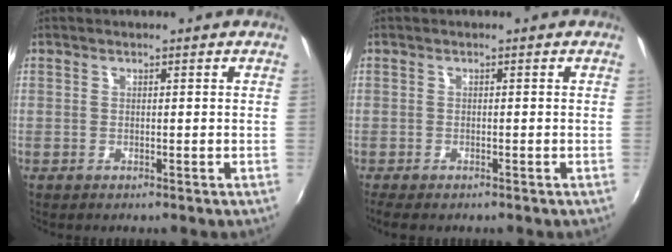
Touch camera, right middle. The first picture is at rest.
{"total": 2.7, "force": [-2.0, 0.7, 1.7], "torque": [-0.039, -0.016, -0.035]}